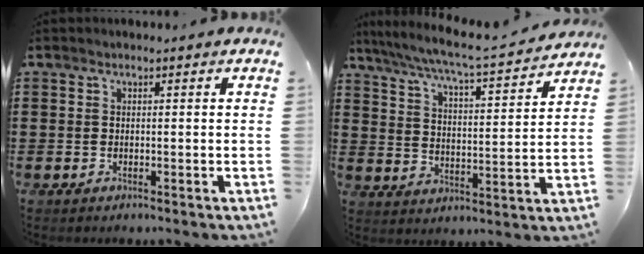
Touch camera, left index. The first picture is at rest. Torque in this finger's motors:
{"motor_torque": [1.60, -0.53, 0.35, 0.12]}